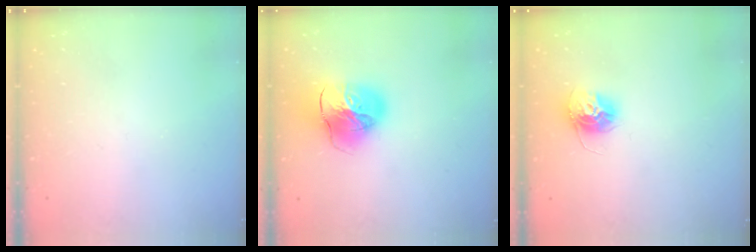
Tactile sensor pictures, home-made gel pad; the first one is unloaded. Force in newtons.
{"total": 19.2, "press": 19.0, "slide": 2.1}
{"total": 12.1, "press": 12.1, "slide": 1.1}